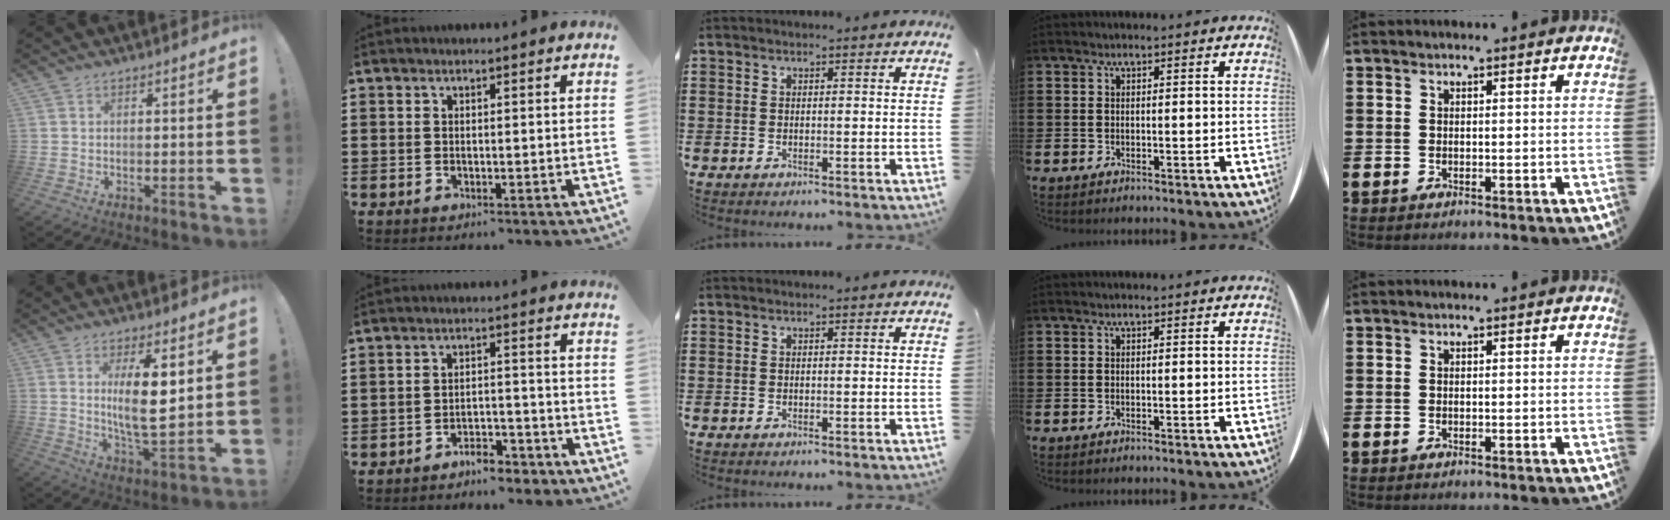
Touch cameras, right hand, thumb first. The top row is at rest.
{"thumb": {"total": 11.6, "force": [2.5, 3.3, 10.9], "torque": [-0.188, -0.019, 0.036]}, "index": {"total": 4.1, "force": [-3.9, 0.8, 0.7], "torque": [-0.012, 0.009, -0.079]}}